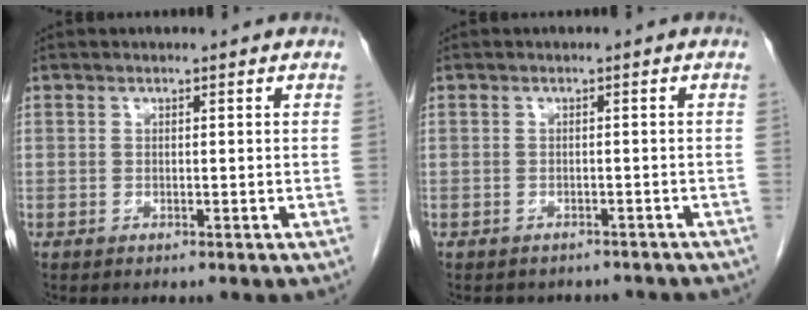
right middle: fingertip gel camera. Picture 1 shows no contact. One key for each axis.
{"total": 6.1, "fx": -5.4, "fy": 2.5, "fz": 1.2, "tx": -0.018, "ty": 0.005, "tz": -0.055}